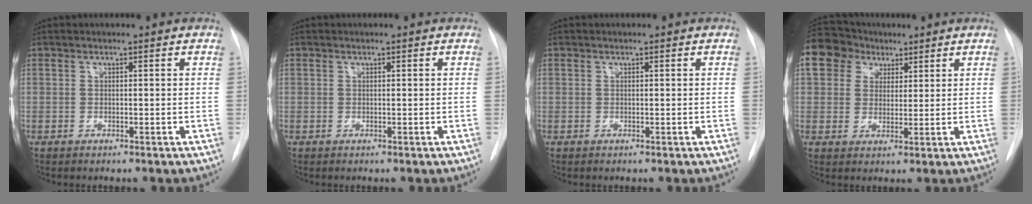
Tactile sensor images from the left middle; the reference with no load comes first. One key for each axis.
{"total": 0.0}
{"total": 0.0}
{"total": 13.8, "fx": 6.9, "fy": 11.0, "fz": 4.7, "tx": -0.139, "ty": 0.062, "tz": 0.129}